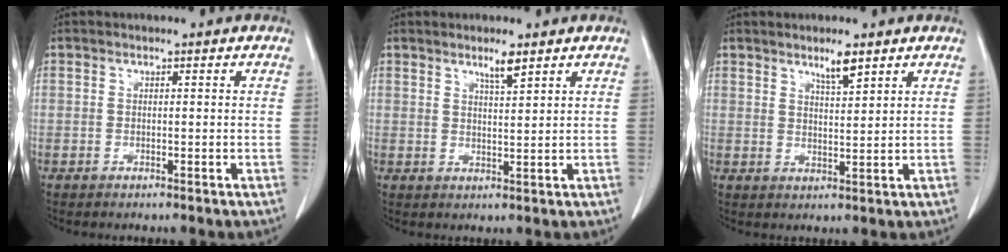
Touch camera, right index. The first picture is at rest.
{"total": 2.9, "force": [2.1, 0.1, 2.0], "torque": [-0.040, -0.003, 0.038]}
{"total": 3.5, "force": [2.6, 0.3, 2.3], "torque": [-0.044, -0.003, 0.046]}